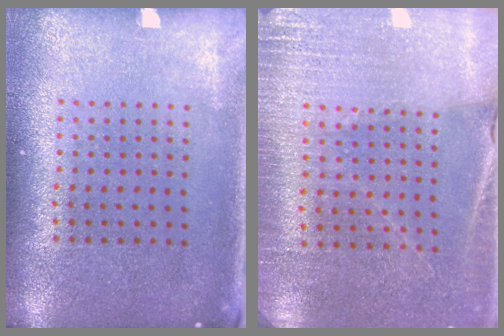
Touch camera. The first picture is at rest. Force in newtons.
{"total": 2.8, "press": 2.8, "slide": 0.2}